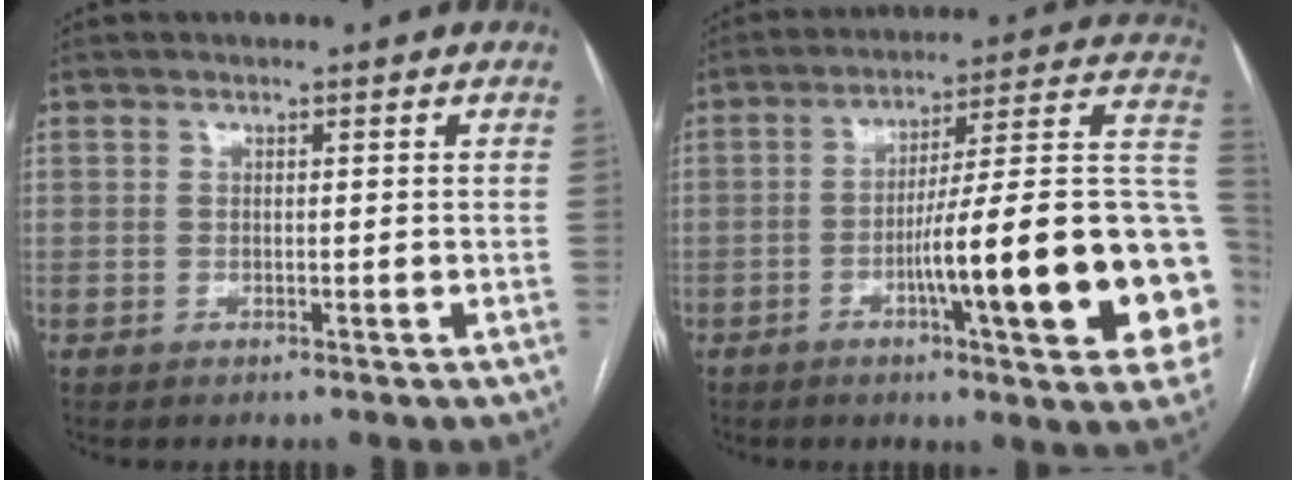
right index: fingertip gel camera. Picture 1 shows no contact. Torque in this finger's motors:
{"motor_torque": [1.41, -0.73, 0.86, 0.19]}